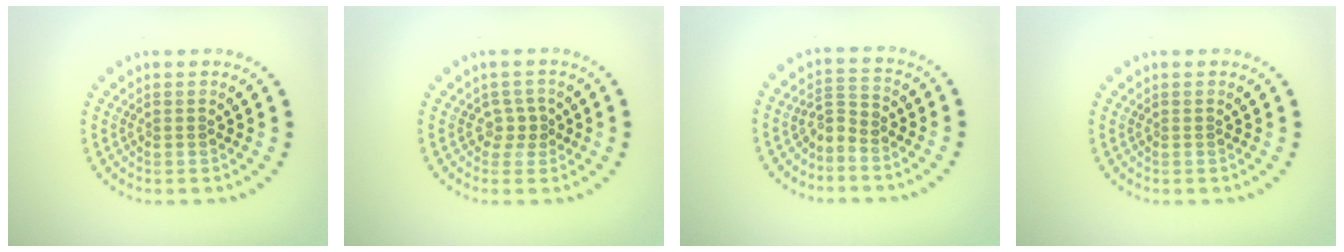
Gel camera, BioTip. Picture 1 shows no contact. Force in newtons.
{"total": 1.6, "press": 1.2, "slide": 1.1}
{"total": 2.1, "press": 1.5, "slide": 1.5}
{"total": 0.0}